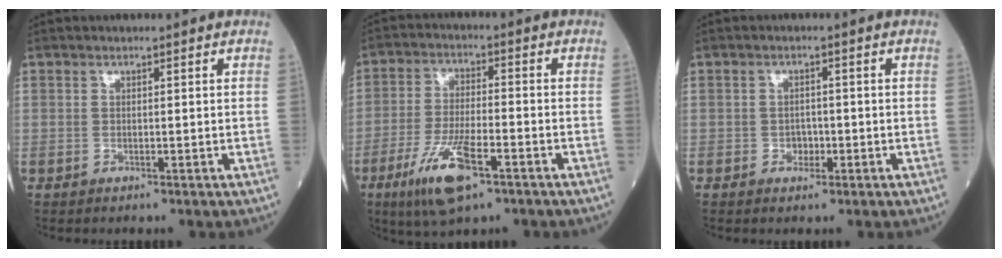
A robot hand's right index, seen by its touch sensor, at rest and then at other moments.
{"total": 10.2, "force": [-5.4, 2.3, 8.4], "torque": [-0.168, -0.018, -0.094]}
{"total": 1.8, "force": [-0.6, 1.5, 0.9], "torque": [-0.009, 0.005, -0.008]}